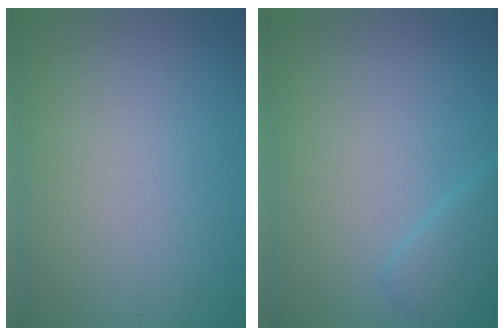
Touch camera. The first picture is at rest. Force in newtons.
{"total": 1.8, "press": 1.8, "slide": 0.1}